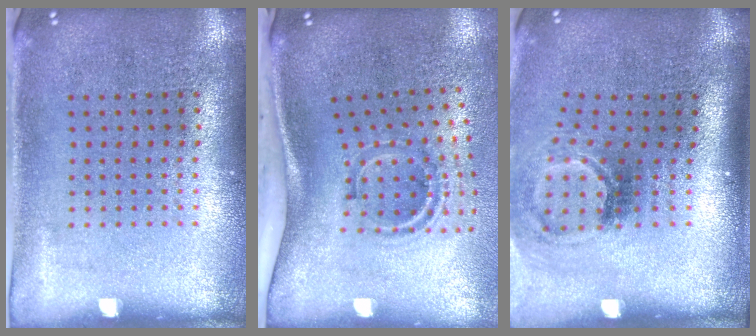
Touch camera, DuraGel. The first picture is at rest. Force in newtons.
{"total": 1.9, "press": 1.2, "slide": 1.5}
{"total": 1.9, "press": 1.2, "slide": 1.5}